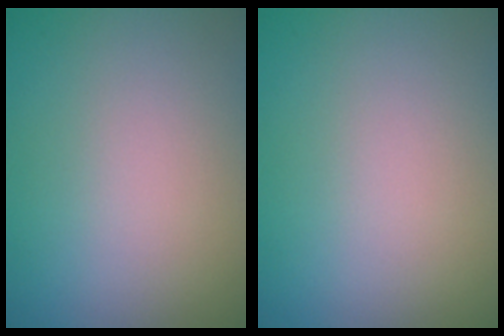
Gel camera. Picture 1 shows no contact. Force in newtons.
{"total": 0.0}